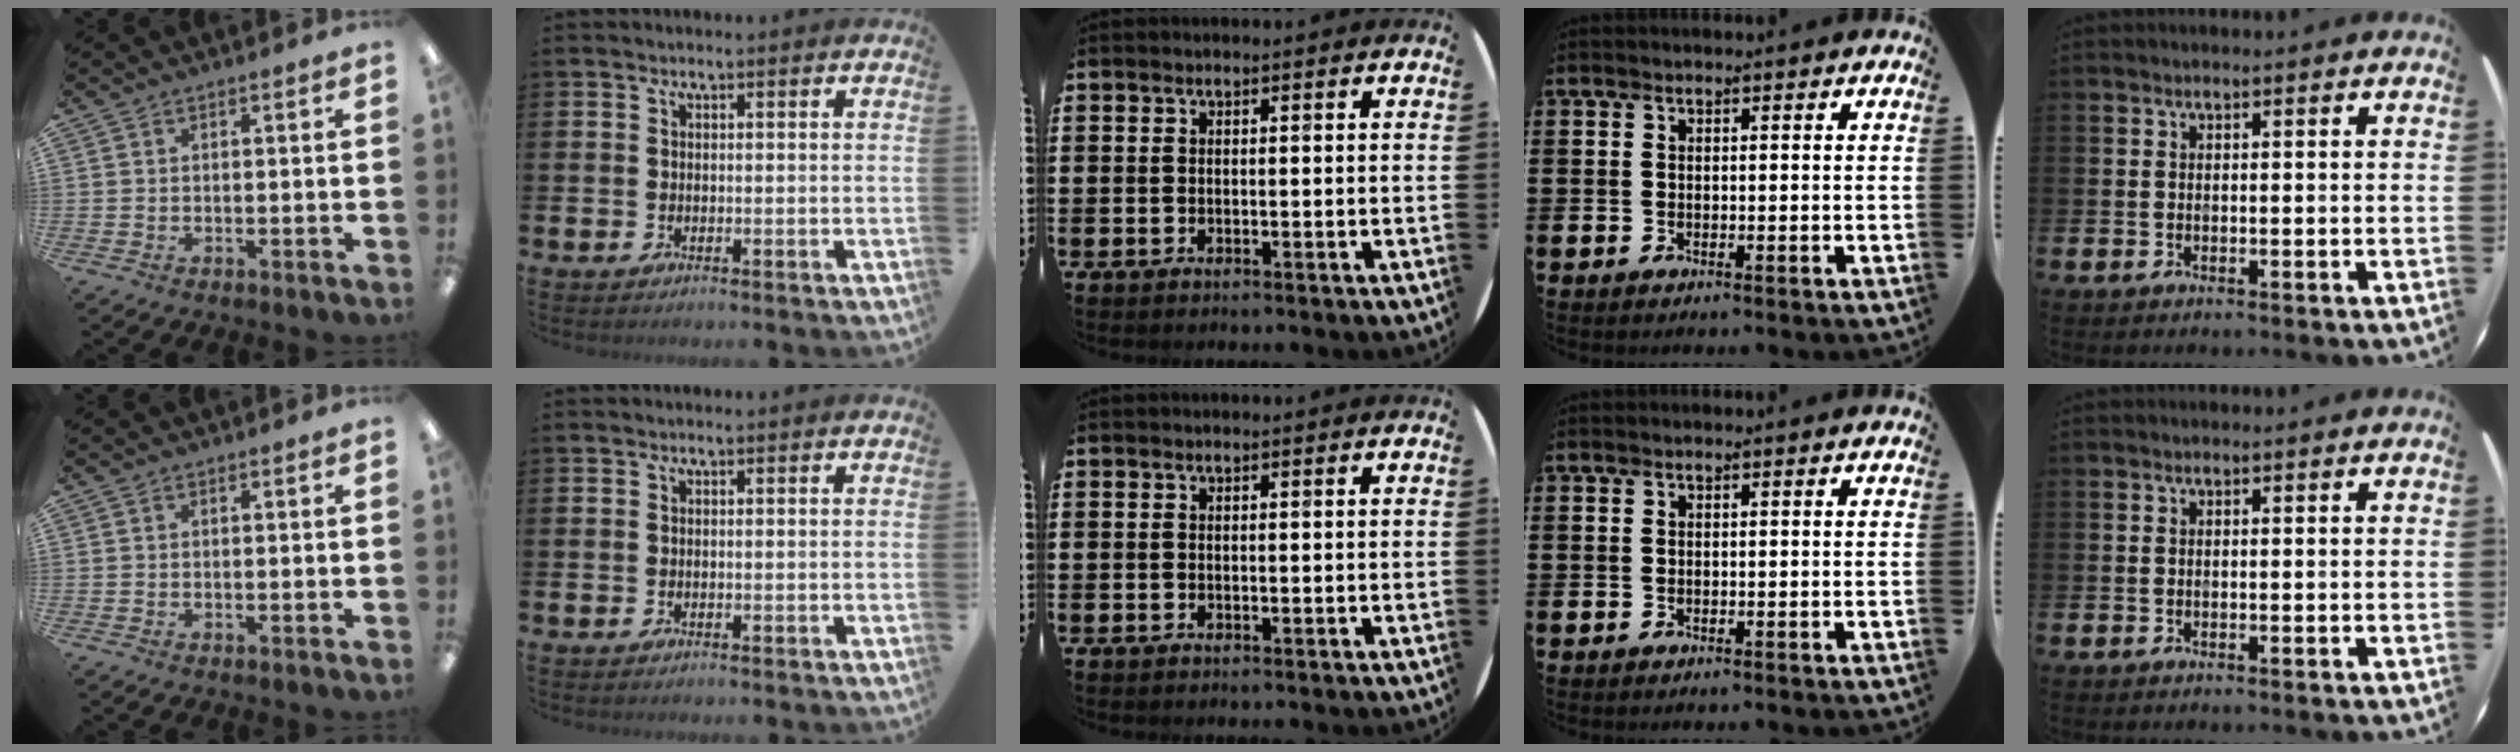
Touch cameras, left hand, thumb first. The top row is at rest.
{}